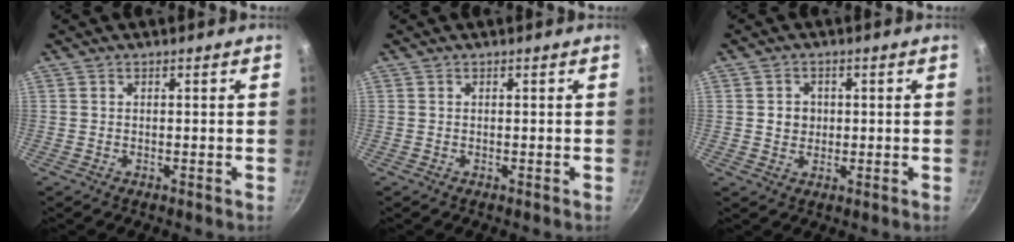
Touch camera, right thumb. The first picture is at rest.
{"total": 0.0}
{"total": 3.3, "force": [0.3, 3.0, 1.4], "torque": [-0.005, 0.002, 0.002]}